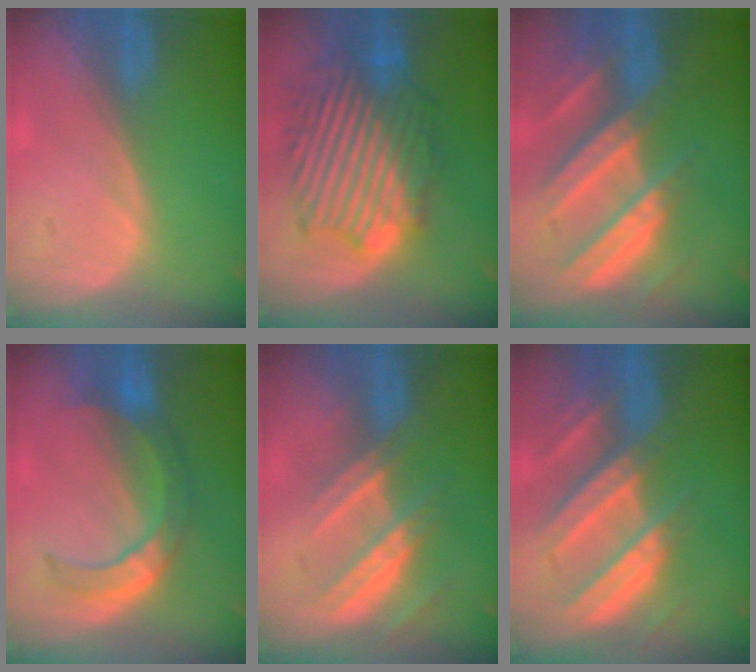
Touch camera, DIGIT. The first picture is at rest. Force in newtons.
{"total": 13.2, "press": 13.2, "slide": 1.0}
{"total": 10.5, "press": 9.3, "slide": 5.0}
{"total": 7.0, "press": 6.8, "slide": 1.4}
{"total": 7.4, "press": 6.7, "slide": 3.1}
{"total": 10.3, "press": 9.0, "slide": 4.9}